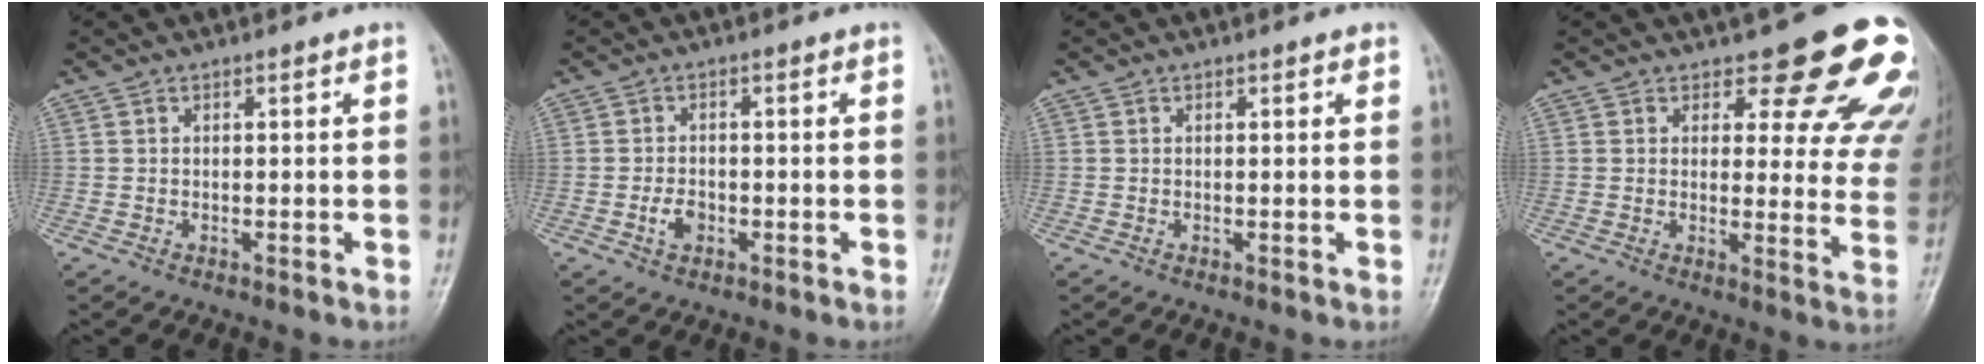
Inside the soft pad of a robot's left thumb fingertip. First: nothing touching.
{"total": 3.0, "force": [-1.1, 2.0, 1.9], "torque": [-0.030, 0.005, -0.021]}
{"total": 0.9, "force": [0.5, 0.4, 0.6], "torque": [-0.008, -0.001, 0.004]}
{"total": 16.8, "force": [12.7, 6.2, 9.2], "torque": [-0.055, -0.078, 0.129]}